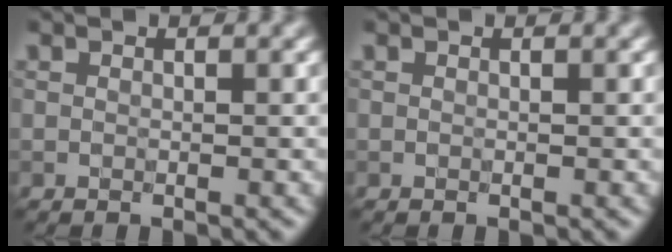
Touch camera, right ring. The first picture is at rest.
{"total": 0.0}